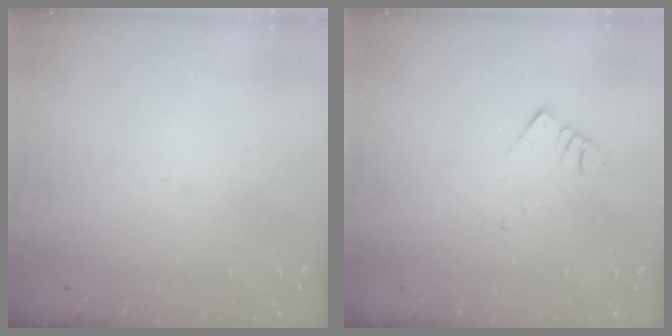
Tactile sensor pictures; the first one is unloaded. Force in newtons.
{"total": 3.3, "press": 3.2, "slide": 0.4}